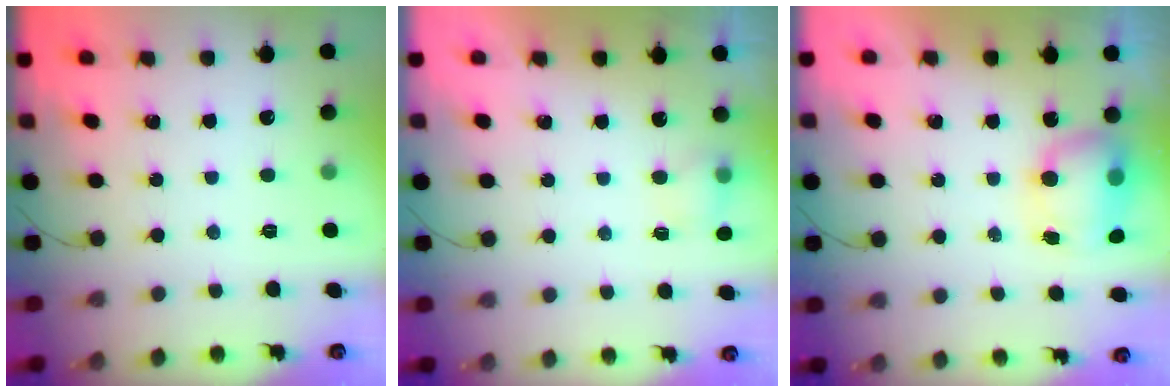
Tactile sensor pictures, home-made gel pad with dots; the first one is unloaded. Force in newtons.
{"total": 4.4, "press": 4.1, "slide": 1.4}
{"total": 7.7, "press": 7.6, "slide": 1.3}